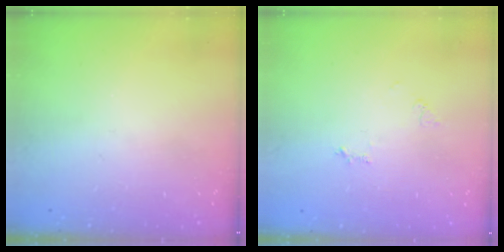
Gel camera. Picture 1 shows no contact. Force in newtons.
{"total": 4.1, "press": 4.0, "slide": 0.4}